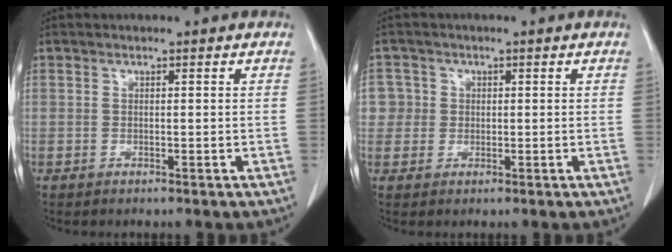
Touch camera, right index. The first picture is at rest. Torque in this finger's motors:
{"motor_torque": [0.07, 0.01, 0.04, 0.01]}